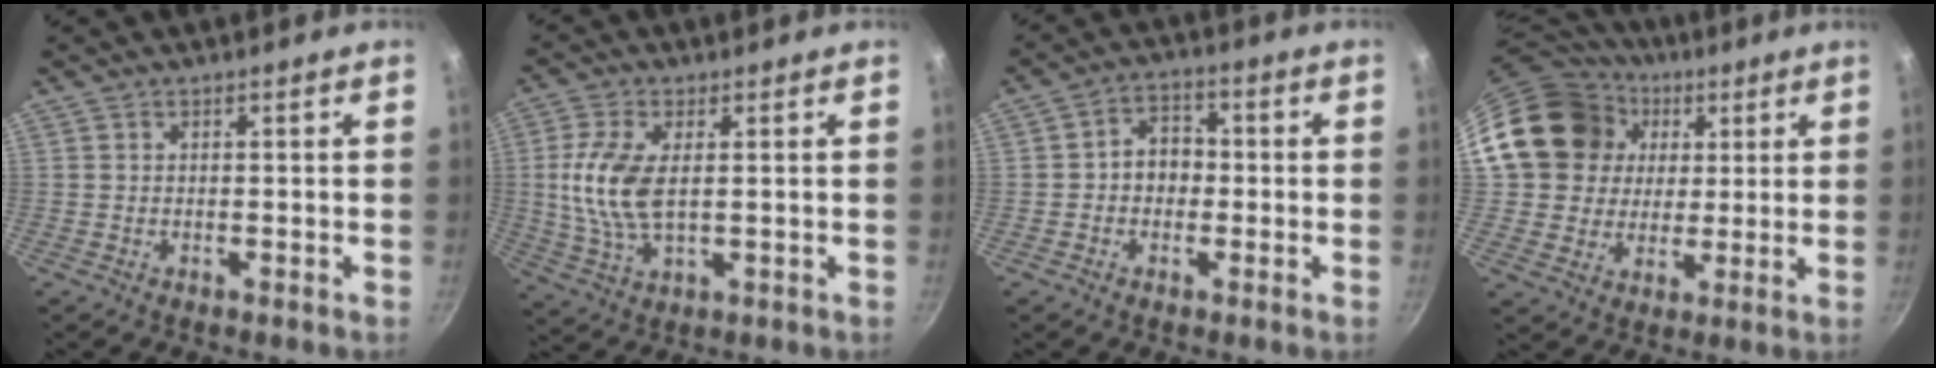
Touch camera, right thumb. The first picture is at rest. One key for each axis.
{"total": 10.3, "fx": 1.0, "fy": 5.1, "fz": 8.9, "tx": -0.181, "ty": -0.004, "tz": 0.023}
{"total": 5.8, "fx": -0.6, "fy": 4.7, "fz": 3.4, "tx": -0.017, "ty": 0.017, "tz": -0.016}
{"total": 19.4, "fx": 5.0, "fy": 16.9, "fz": 8.2, "tx": -0.139, "ty": 0.026, "tz": 0.094}